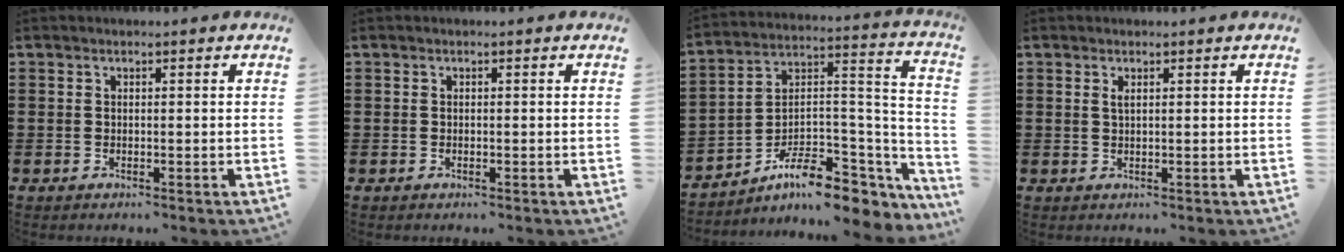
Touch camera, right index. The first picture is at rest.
{"total": 0.0}
{"total": 9.5, "force": [-6.7, 3.7, 5.7], "torque": [-0.104, 0.004, -0.124]}
{"total": 0.9, "force": [0.4, 0.1, 0.7], "torque": [-0.015, 0.001, 0.007]}